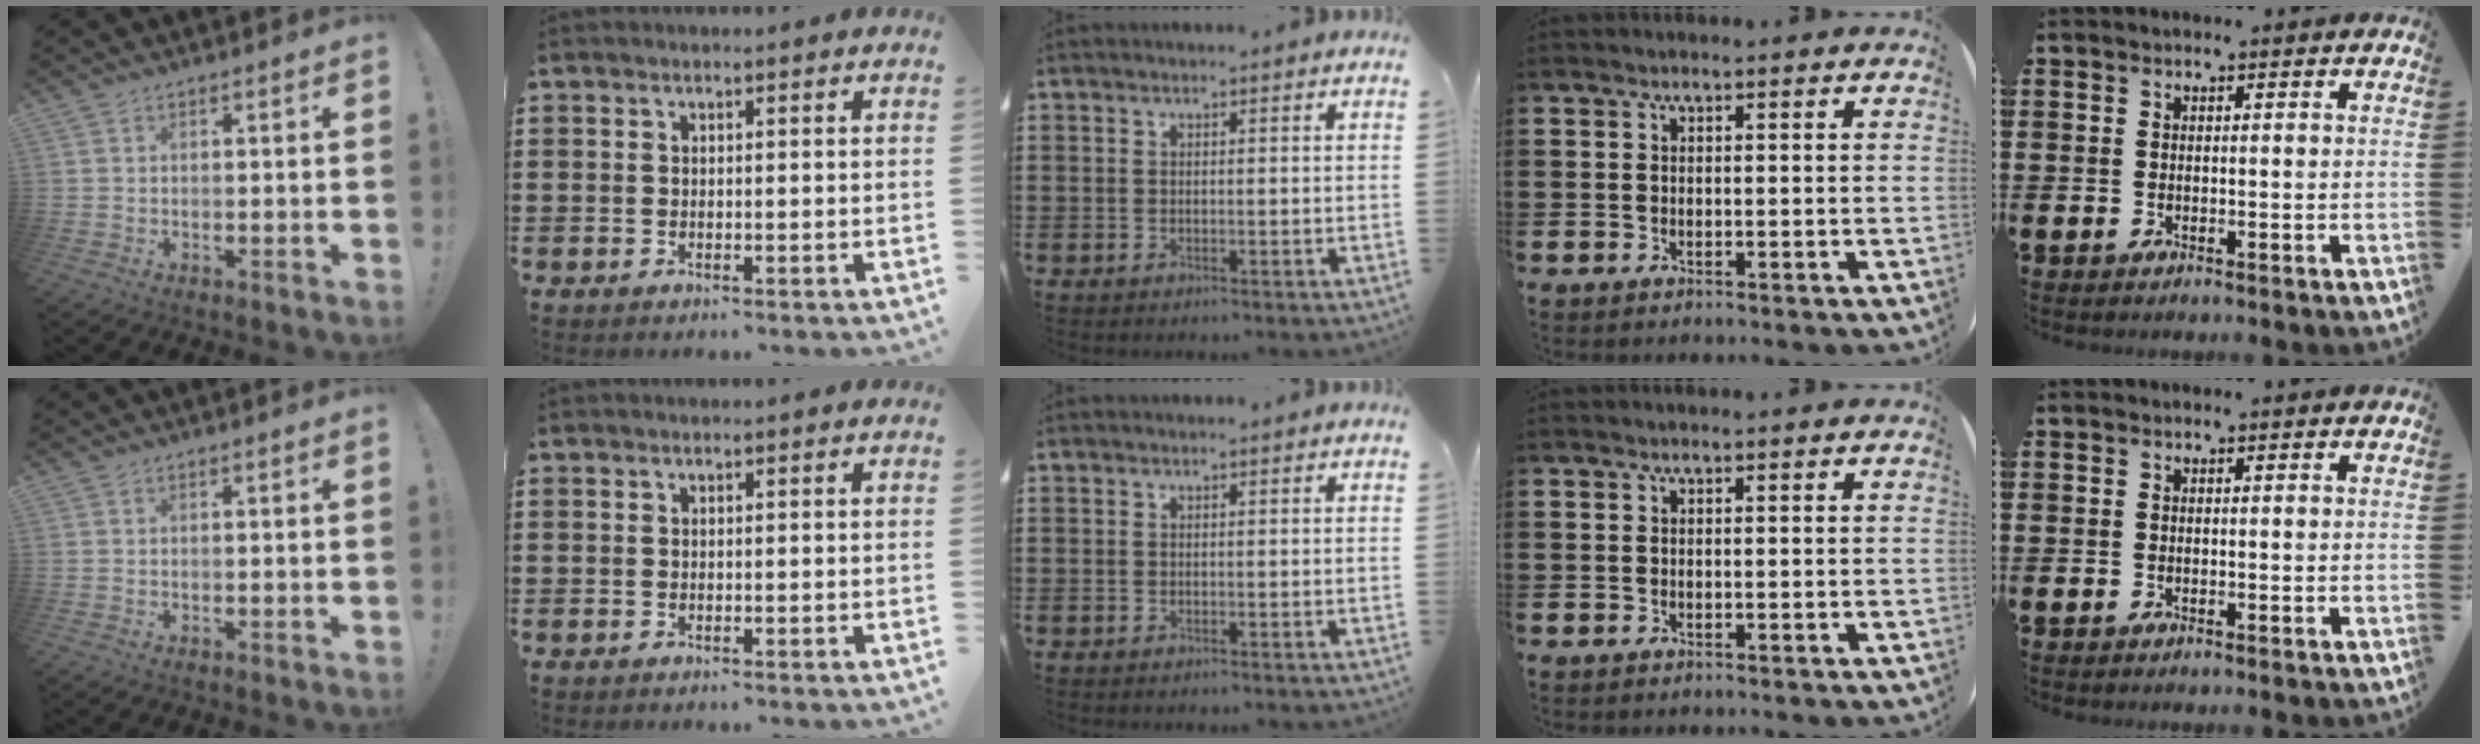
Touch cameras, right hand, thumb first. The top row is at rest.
{}